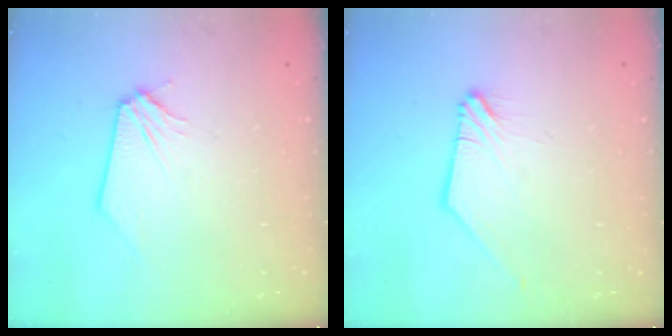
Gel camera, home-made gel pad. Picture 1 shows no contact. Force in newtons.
{"total": 1.2, "press": 1.2, "slide": 0.3}